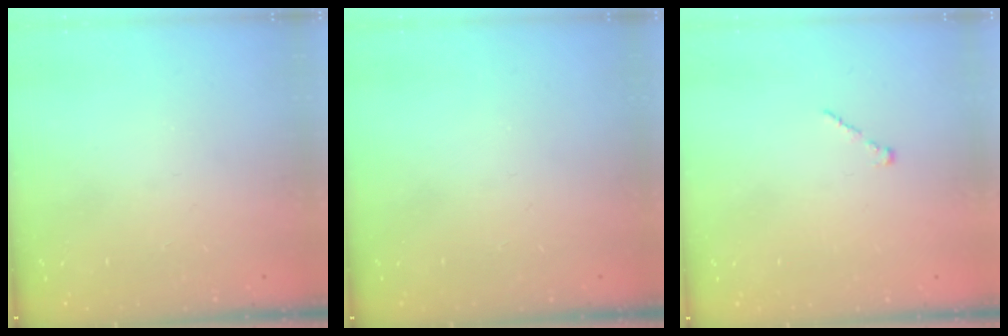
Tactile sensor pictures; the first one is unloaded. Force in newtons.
{"total": 0.0}
{"total": 1.0, "press": 0.8, "slide": 0.5}